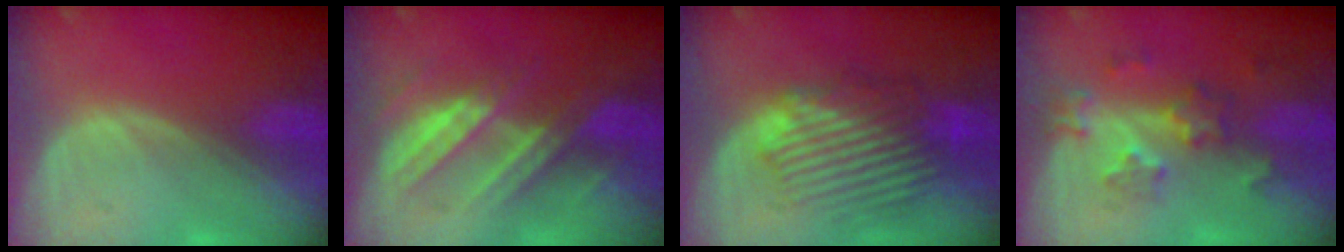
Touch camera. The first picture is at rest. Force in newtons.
{"total": 7.3, "press": 7.3, "slide": 1.0}
{"total": 9.6, "press": 9.0, "slide": 3.3}
{"total": 6.5, "press": 5.8, "slide": 2.9}